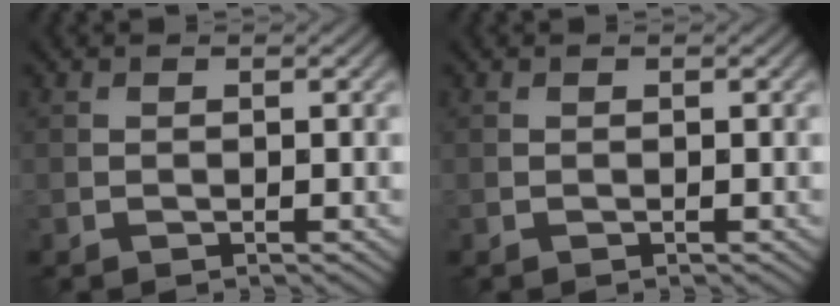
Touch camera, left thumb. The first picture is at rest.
{"total": 0.0}